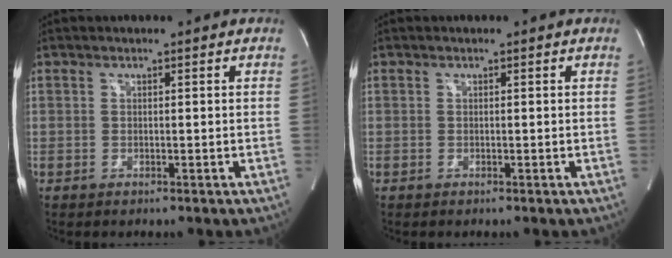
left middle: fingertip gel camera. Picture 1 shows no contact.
{"total": 0.0}